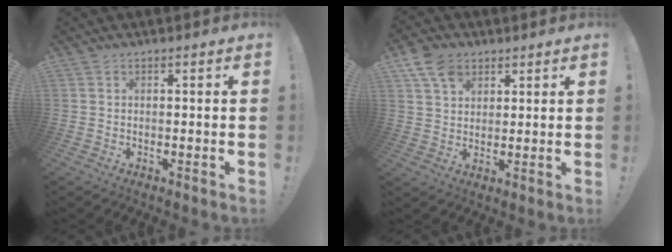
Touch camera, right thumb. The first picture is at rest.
{"total": 8.6, "force": [4.8, 5.9, 4.0], "torque": [-0.067, -0.013, 0.094]}